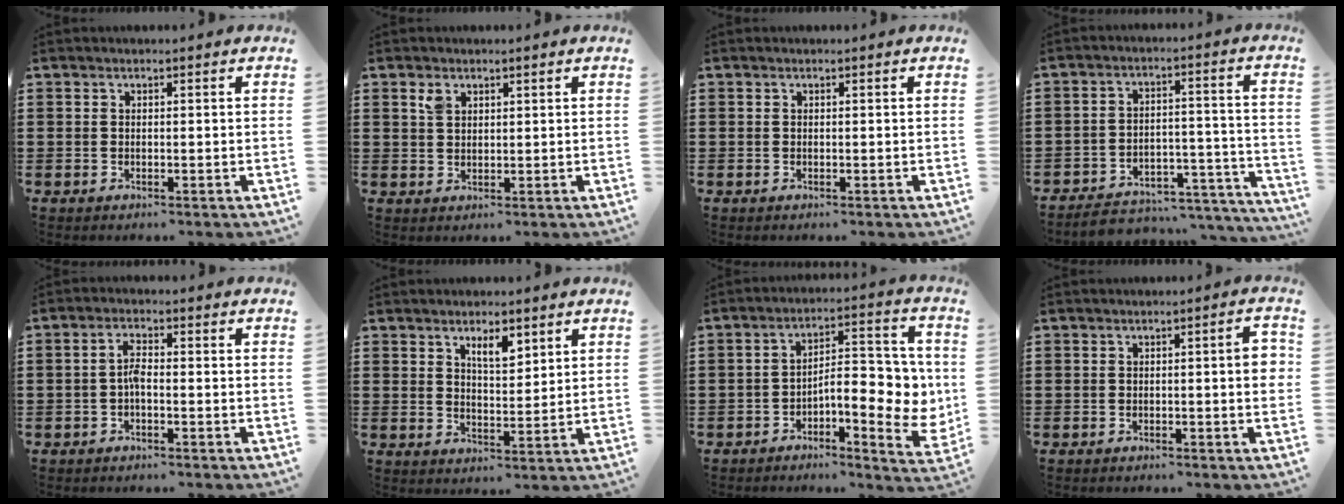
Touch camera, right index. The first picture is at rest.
{"total": 1.8, "force": [1.3, 1.0, 0.9], "torque": [-0.022, 0.002, 0.024]}
{"total": 0.0}
{"total": 4.5, "force": [-4.2, 1.2, 1.0], "torque": [-0.019, 0.007, -0.086]}
{"total": 2.6, "force": [-0.8, 0.8, 2.4], "torque": [-0.052, -0.001, -0.018]}
{"total": 3.8, "force": [2.6, 1.3, 2.5], "torque": [-0.039, -0.001, 0.042]}
{"total": 9.5, "force": [-1.2, 4.1, 8.5], "torque": [-0.110, -0.015, -0.026]}
{"total": 2.8, "force": [-0.6, 0.5, 2.7], "torque": [-0.035, -0.001, -0.014]}